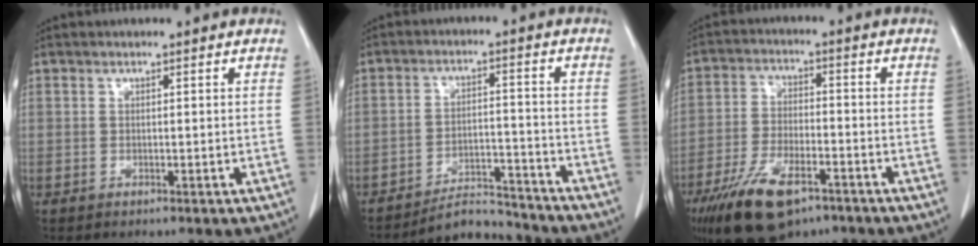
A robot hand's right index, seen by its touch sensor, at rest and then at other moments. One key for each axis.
{"total": 7.0, "fx": -6.9, "fy": 1.2, "fz": 0.0, "tx": 0.001, "ty": 0.018, "tz": -0.111}
{"total": 13.1, "fx": -8.3, "fy": 5.2, "fz": 8.8, "tx": -0.170, "ty": -0.013, "tz": -0.142}